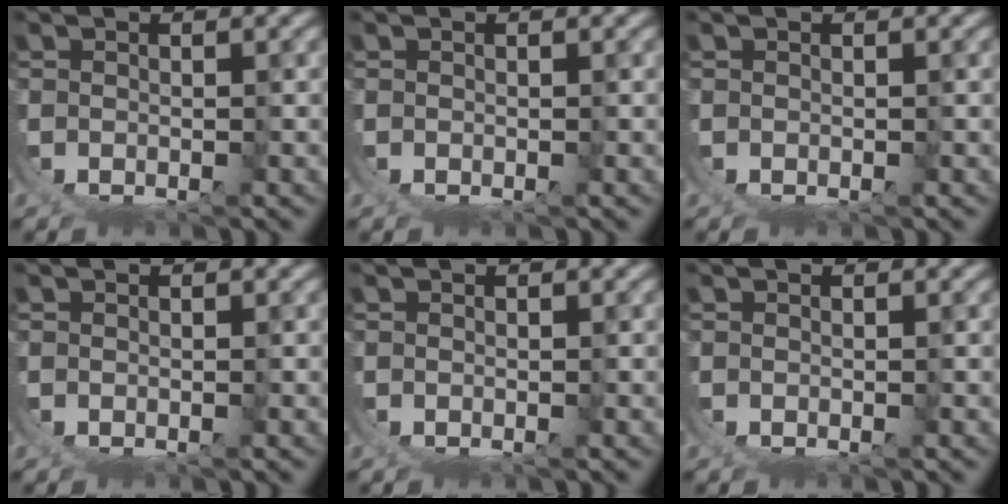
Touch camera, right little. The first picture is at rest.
{"total": 0.0}
{"total": 0.0}
{"total": 0.0}
{"total": 0.0}
{"total": 0.0}